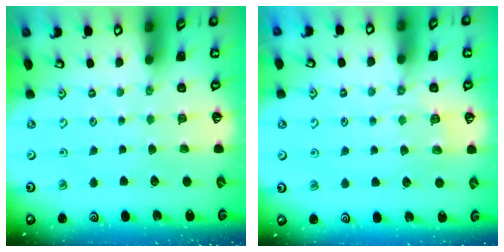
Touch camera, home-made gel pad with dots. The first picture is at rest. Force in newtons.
{"total": 4.8, "press": 4.7, "slide": 1.1}